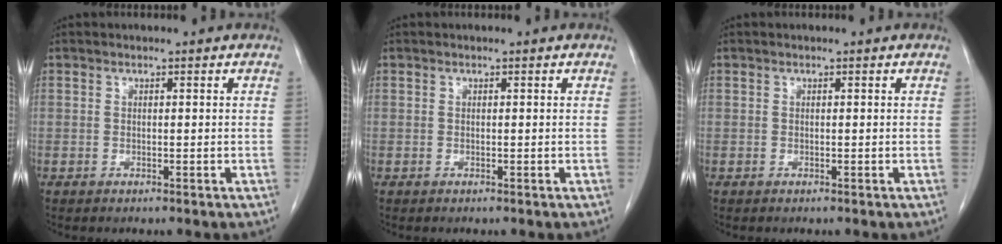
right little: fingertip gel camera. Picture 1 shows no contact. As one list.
[{"total": 0.0}, {"total": 0.0}]